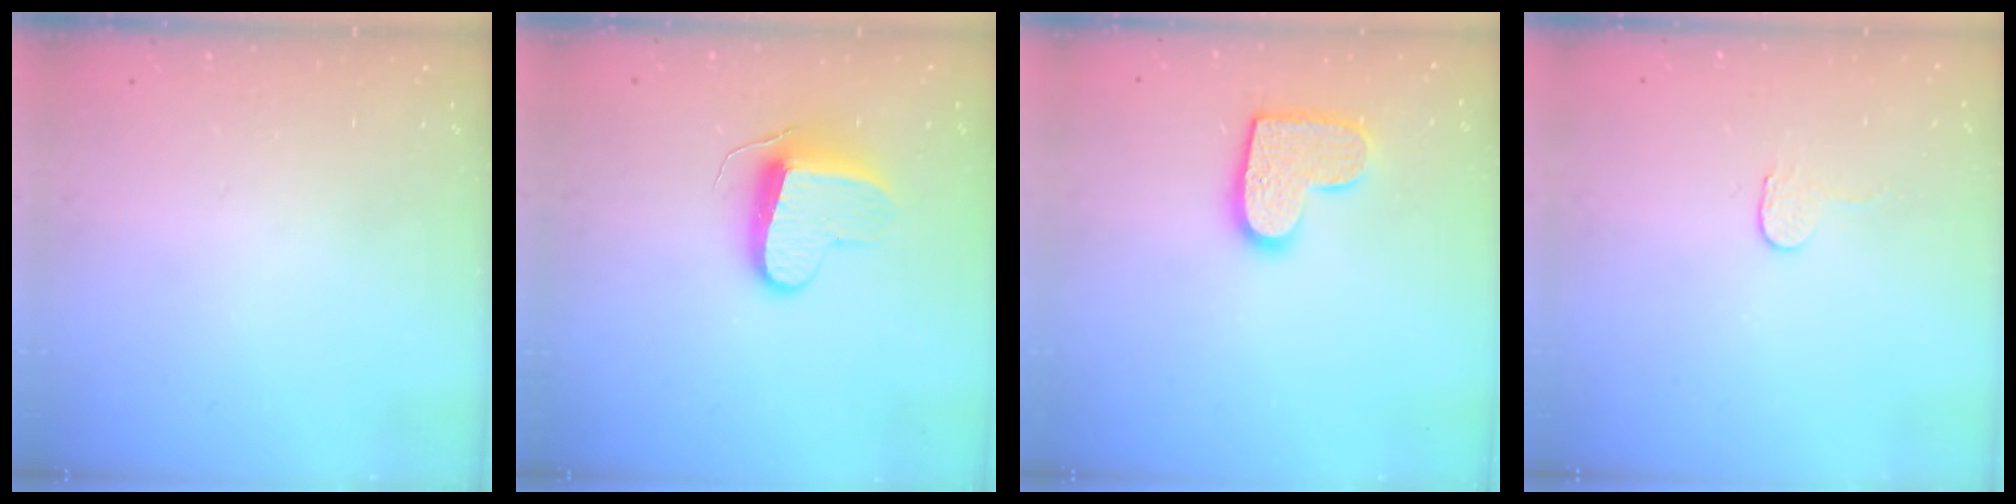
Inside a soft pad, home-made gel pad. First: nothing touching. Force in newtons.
{"total": 10.2, "press": 10.2, "slide": 0.3}
{"total": 12.1, "press": 12.0, "slide": 0.6}
{"total": 2.7, "press": 2.7, "slide": 0.2}